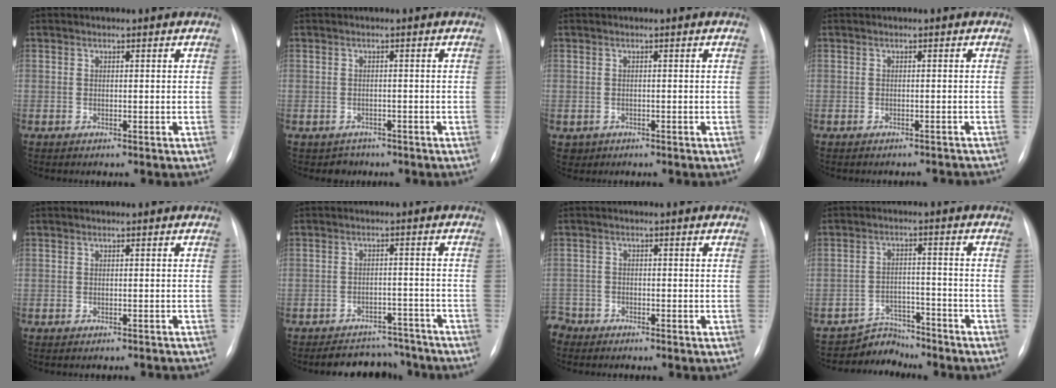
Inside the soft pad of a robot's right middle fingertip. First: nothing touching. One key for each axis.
{"total": 1.9, "fx": -1.3, "fy": 1.4, "fz": -0.3, "tx": 0.002, "ty": 0.006, "tz": -0.017}
{"total": 1.4, "fx": -0.5, "fy": 1.3, "fz": 0.1, "tx": -0.003, "ty": 0.005, "tz": -0.003}
{"total": 4.2, "fx": -4.1, "fy": 0.9, "fz": 0.8, "tx": -0.006, "ty": 0.001, "tz": -0.043}
{"total": 4.1, "fx": -3.9, "fy": 0.7, "fz": 1.0, "tx": -0.011, "ty": -0.001, "tz": -0.042}
{"total": 8.9, "fx": -8.3, "fy": 3.2, "fz": 0.8, "tx": 0.008, "ty": 0.018, "tz": -0.106}
{"total": 3.6, "fx": -3.1, "fy": 1.7, "fz": -0.4, "tx": 0.010, "ty": 0.000, "tz": -0.065}
{"total": 5.0, "fx": -4.7, "fy": 1.3, "fz": -1.3, "tx": 0.026, "ty": 0.017, "tz": -0.072}